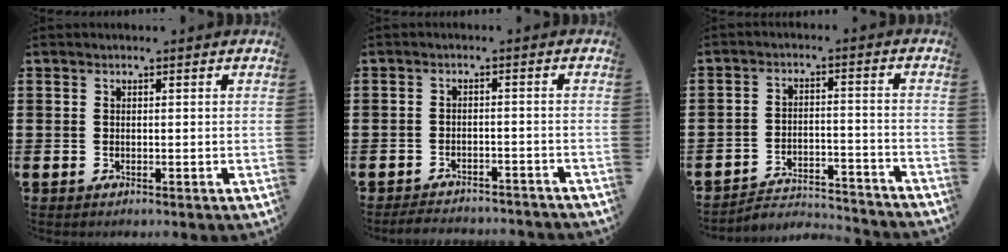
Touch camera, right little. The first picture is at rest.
{"total": 2.4, "force": [-2.4, 0.1, 0.1], "torque": [-0.006, 0.004, -0.051]}
{"total": 3.3, "force": [-3.2, 0.5, 0.2], "torque": [-0.010, 0.004, -0.072]}